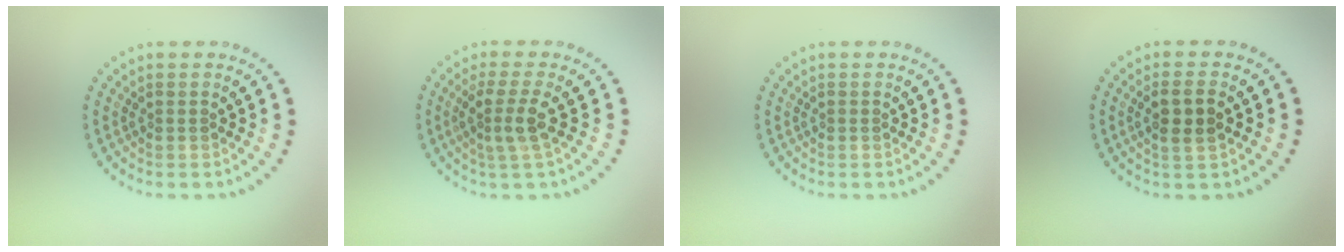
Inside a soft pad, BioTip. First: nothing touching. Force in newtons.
{"total": 2.9, "press": 2.3, "slide": 1.7}
{"total": 0.0}
{"total": 2.7, "press": 2.6, "slide": 0.9}